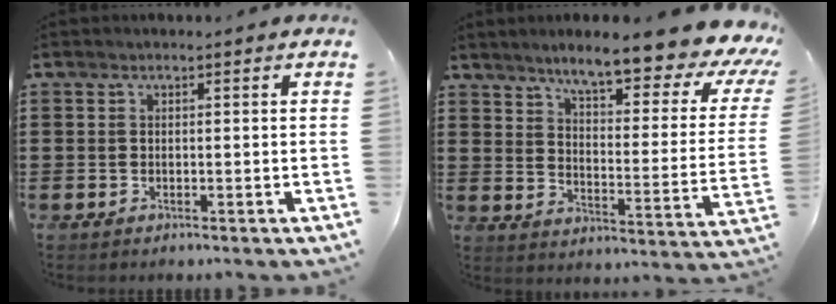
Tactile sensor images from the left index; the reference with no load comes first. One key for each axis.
{"total": 9.6, "fx": 7.6, "fy": 0.4, "fz": 5.9, "tx": -0.120, "ty": -0.055, "tz": 0.116}